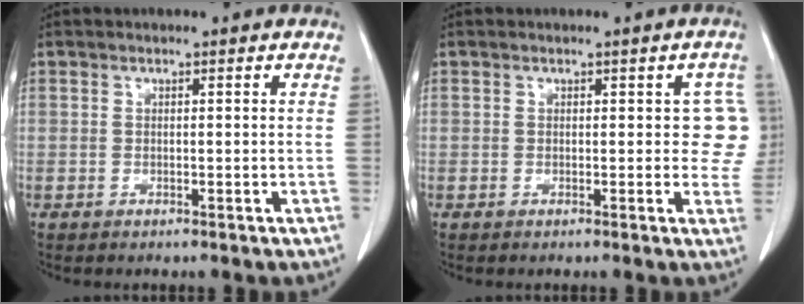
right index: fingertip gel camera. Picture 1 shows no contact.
{"total": 4.7, "force": [0.8, 2.7, 3.8], "torque": [-0.014, 0.011, 0.003]}